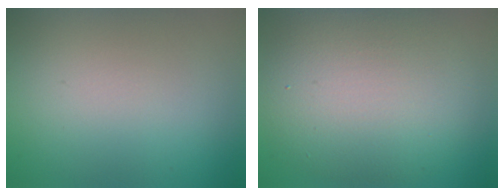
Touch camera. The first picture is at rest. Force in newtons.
{"total": 9.3, "press": 9.3, "slide": 0.4}